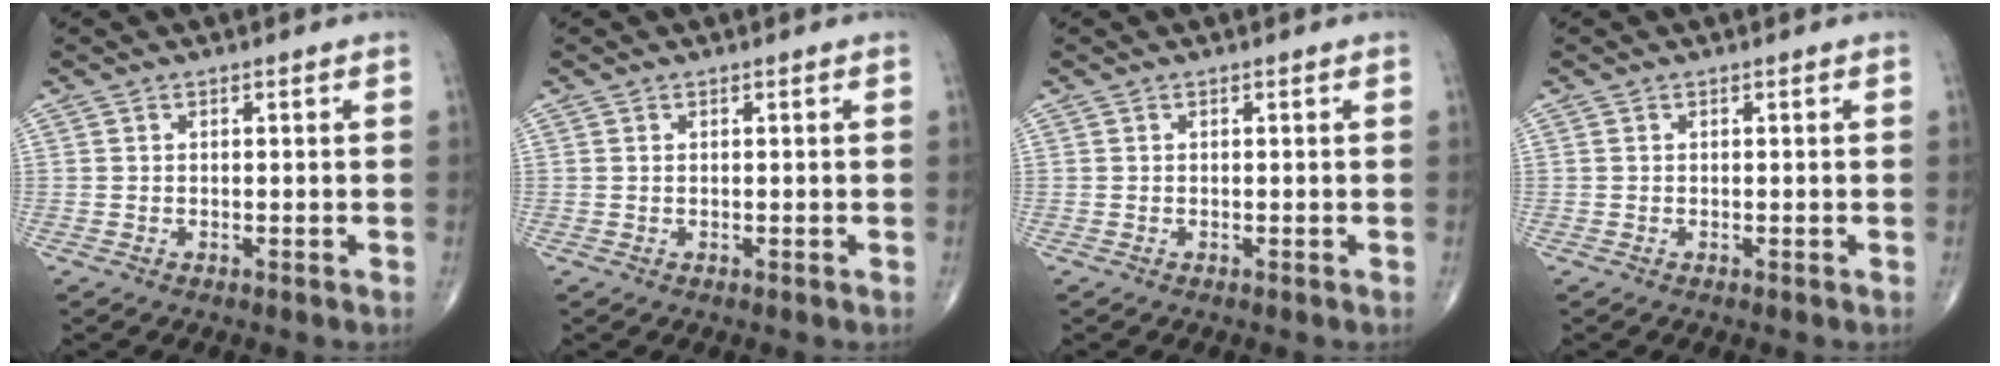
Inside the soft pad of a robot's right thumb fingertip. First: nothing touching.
{"total": 0.0}
{"total": 0.0}
{"total": 0.0}